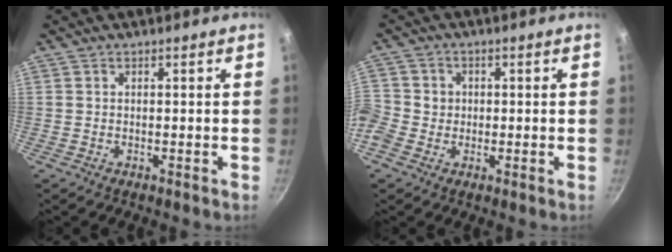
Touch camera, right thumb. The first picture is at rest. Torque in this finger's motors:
{"motor_torque": [0.15, 0.16, 0.68, -0.66, 0.37]}